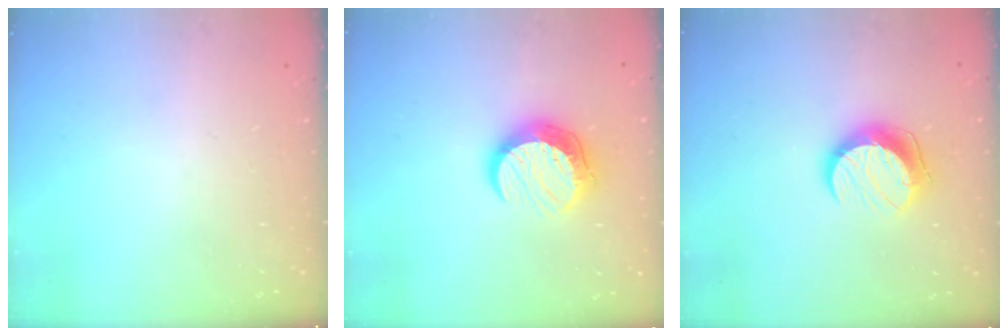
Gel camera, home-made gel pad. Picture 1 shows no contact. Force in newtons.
{"total": 11.4, "press": 11.4, "slide": 0.5}
{"total": 10.1, "press": 10.1, "slide": 0.2}